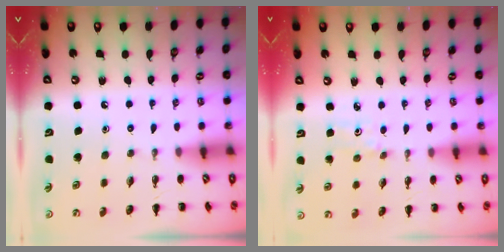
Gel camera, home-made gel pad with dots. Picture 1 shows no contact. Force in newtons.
{"total": 2.8, "press": 2.6, "slide": 0.9}